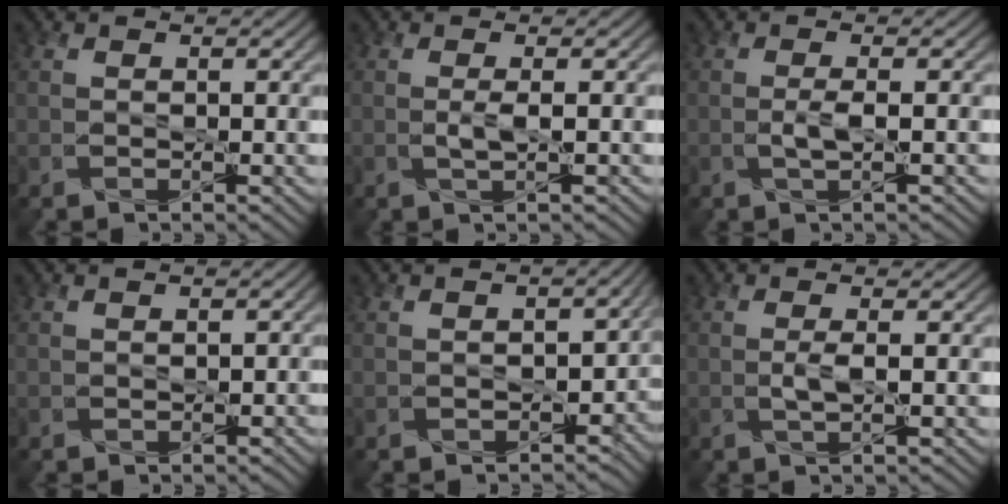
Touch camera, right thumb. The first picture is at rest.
{"total": 1.6, "force": [0.0, 0.2, 1.6], "torque": [-0.035, 0.002, -0.001]}
{"total": 1.9, "force": [-0.3, 0.3, 1.9], "torque": [-0.040, 0.003, -0.009]}
{"total": 0.9, "force": [-0.4, 0.6, 0.4], "torque": [-0.004, -0.004, -0.005]}
{"total": 5.1, "force": [-2.1, 3.6, 3.0], "torque": [-0.028, -0.032, -0.021]}
{"total": 1.8, "force": [-0.1, 0.2, 1.8], "torque": [-0.038, 0.002, -0.004]}